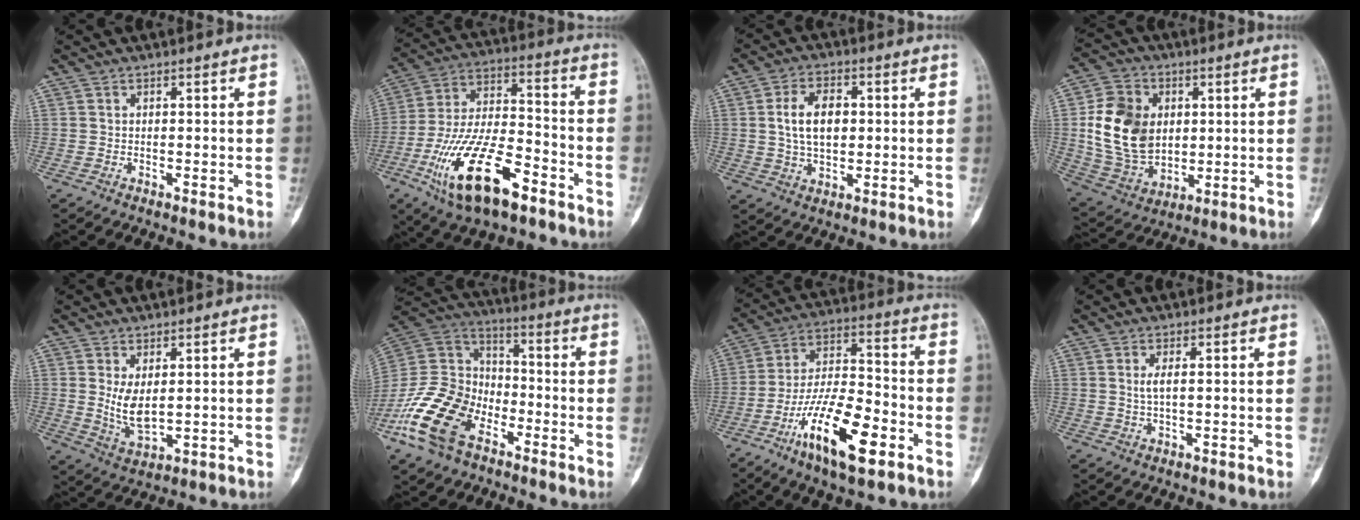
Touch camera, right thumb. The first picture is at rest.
{"total": 20.3, "force": [-10.4, 8.3, 15.3], "torque": [-0.296, 0.054, -0.183]}
{"total": 8.6, "force": [0.9, 5.3, 6.7], "torque": [-0.103, 0.005, 0.017]}
{"total": 16.4, "force": [2.1, 12.3, 10.6], "torque": [-0.168, -0.006, 0.049]}
{"total": 5.9, "force": [1.0, 2.9, 5.0], "torque": [-0.089, -0.017, 0.032]}
{"total": 18.5, "force": [-9.6, 11.5, 10.8], "torque": [-0.209, 0.061, -0.192]}
{"total": 17.3, "force": [-8.5, 5.8, 13.9], "torque": [-0.251, 0.050, -0.148]}
{"total": 2.1, "force": [0.3, 0.6, 2.0], "torque": [-0.047, 0.000, 0.010]}